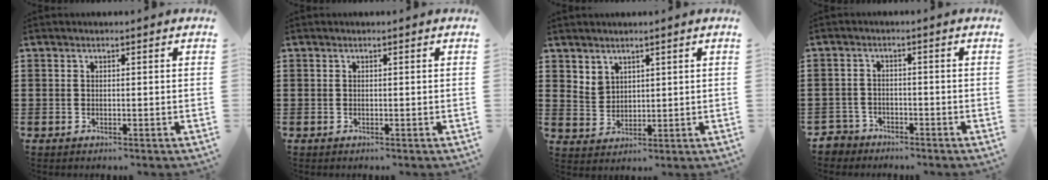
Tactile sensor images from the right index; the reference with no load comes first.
{"total": 0.0}
{"total": 3.2, "force": [2.8, 1.6, 0.1], "torque": [-0.012, 0.001, 0.055]}
{"total": 2.5, "force": [-2.3, 1.0, -0.1], "torque": [-0.006, 0.000, -0.052]}